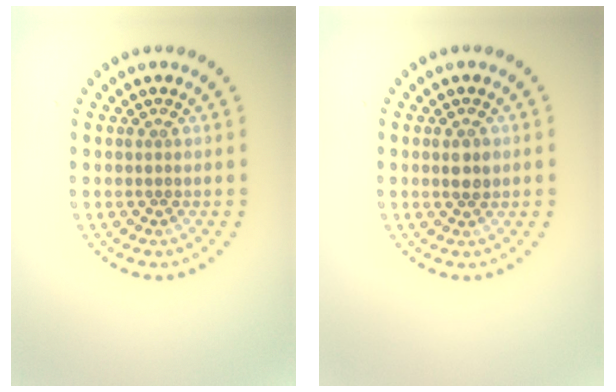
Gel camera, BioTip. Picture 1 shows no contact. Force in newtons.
{"total": 1.4, "press": 1.4, "slide": 0.3}